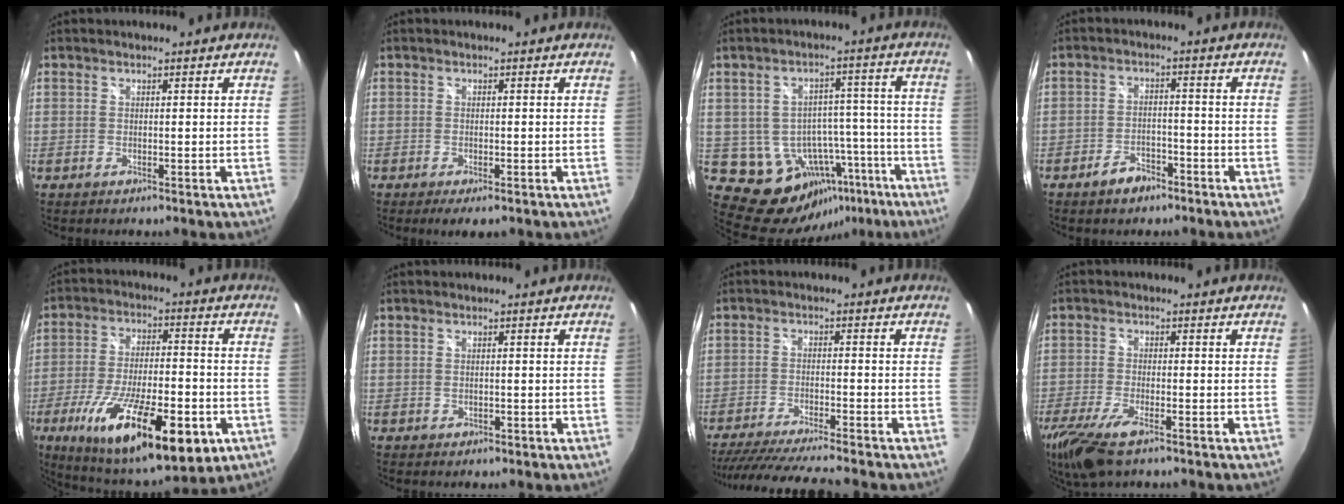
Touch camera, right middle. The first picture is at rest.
{"total": 2.9, "force": [-1.9, 1.0, 1.9], "torque": [-0.037, -0.012, -0.029]}
{"total": 15.4, "force": [-8.0, 11.5, 6.3], "torque": [-0.108, 0.040, -0.063]}
{"total": 4.9, "force": [-3.7, 2.5, 2.1], "torque": [-0.050, 0.010, -0.050]}
{"total": 23.7, "force": [-10.7, 7.2, 19.8], "torque": [-0.356, -0.052, -0.160]}
{"total": 0.7, "force": [-0.3, 0.6, 0.2], "torque": [-0.001, 0.000, -0.002]}
{"total": 14.1, "force": [-12.5, 0.3, 6.6], "torque": [-0.140, -0.018, -0.204]}
{"total": 10.4, "force": [-6.8, 3.3, 7.2], "torque": [-0.176, -0.038, -0.131]}